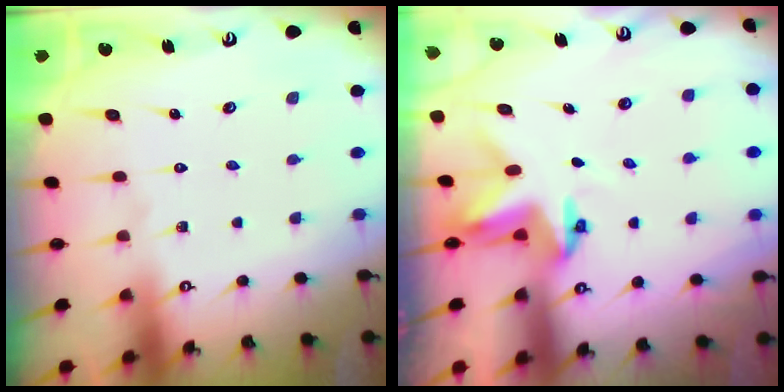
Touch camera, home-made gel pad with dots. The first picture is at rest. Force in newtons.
{"total": 3.5, "press": 3.5, "slide": 0.3}